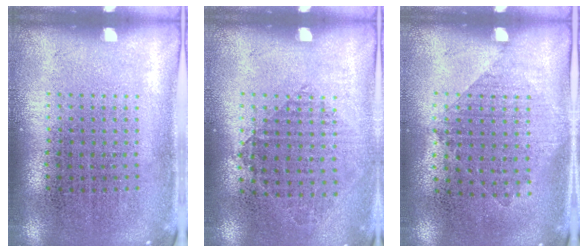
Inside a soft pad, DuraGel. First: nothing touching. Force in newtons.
{"total": 0.9, "press": 0.9, "slide": 0.3}
{"total": 1.0, "press": 1.0, "slide": 0.4}